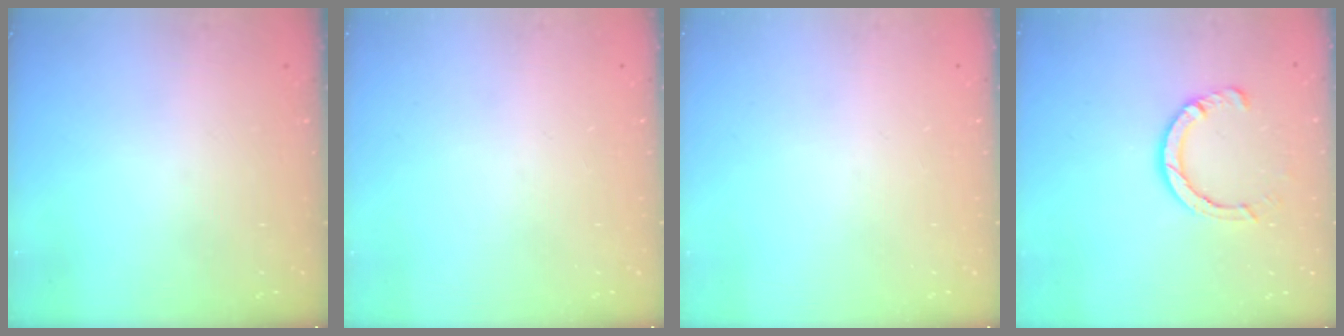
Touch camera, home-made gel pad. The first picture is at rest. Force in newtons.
{"total": 0.0}
{"total": 0.0}
{"total": 6.4, "press": 6.4, "slide": 0.7}